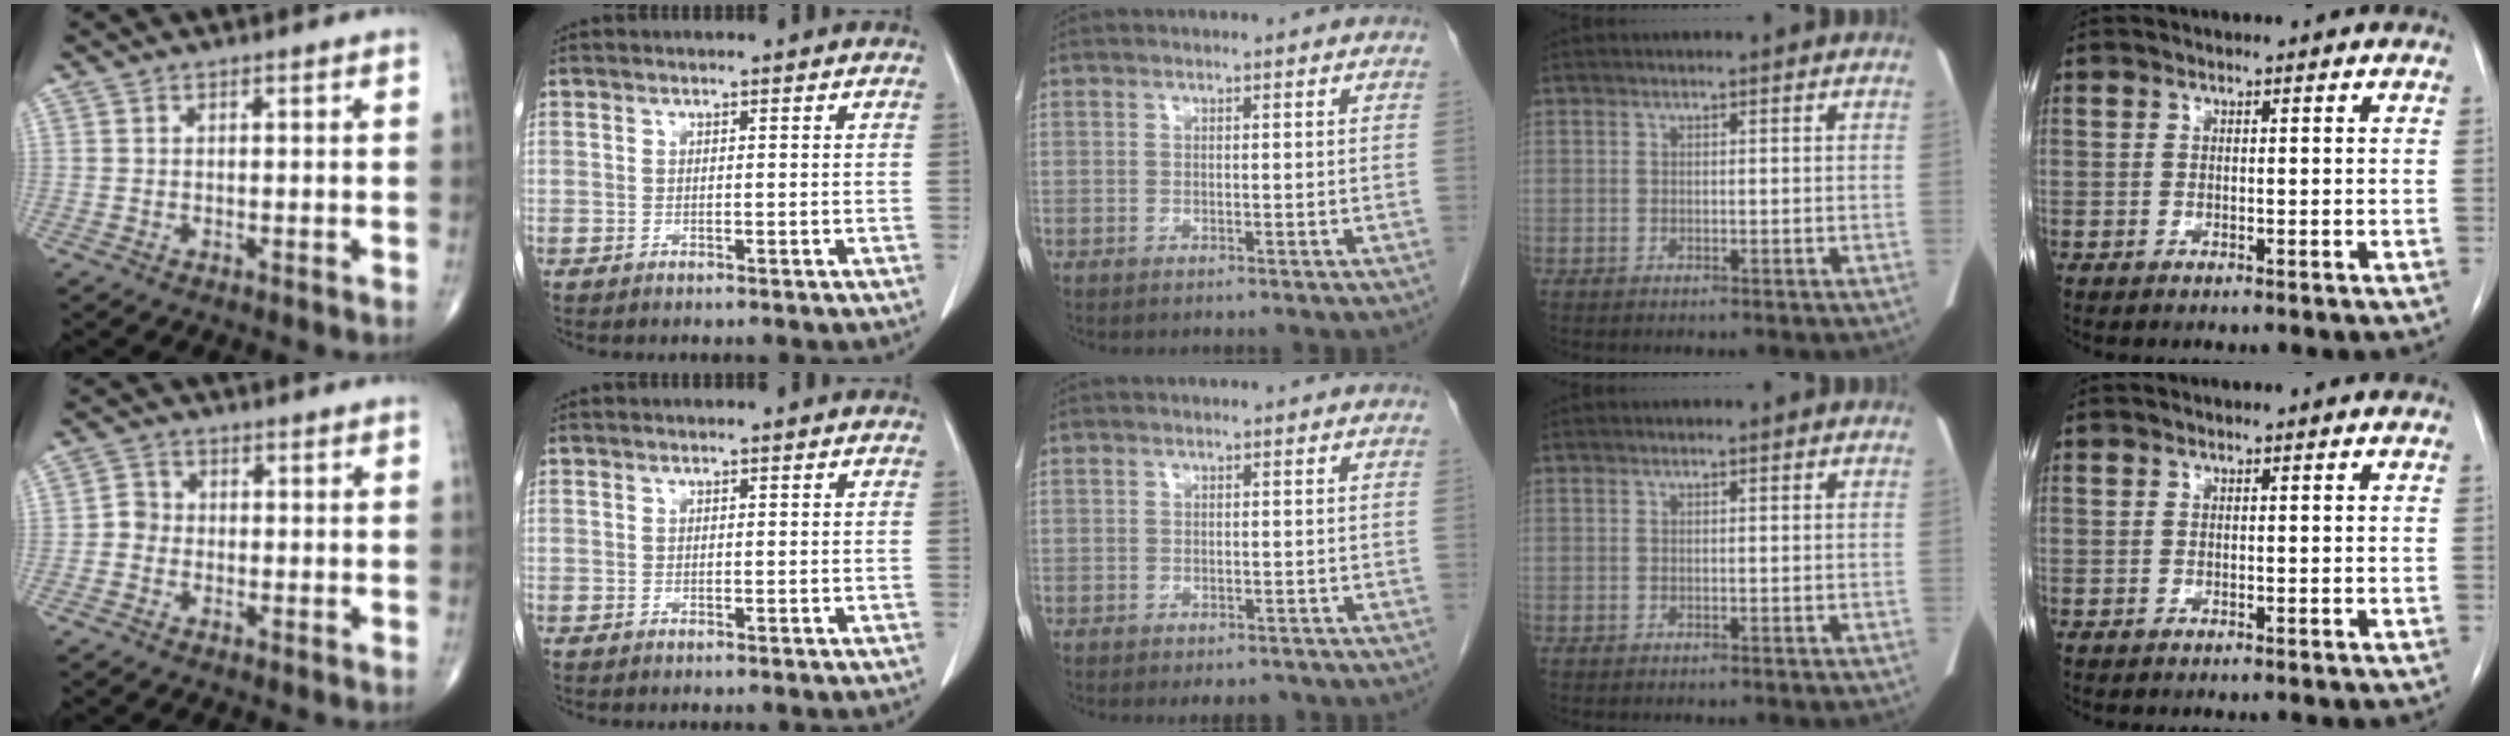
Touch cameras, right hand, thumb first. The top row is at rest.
{"thumb": {"total": 2.7, "force": [-0.8, 2.4, 1.0], "torque": [-0.001, 0.009, -0.025]}, "middle": {"total": 2.9, "force": [-2.3, 1.6, 0.9], "torque": [-0.004, 0.002, -0.025]}}